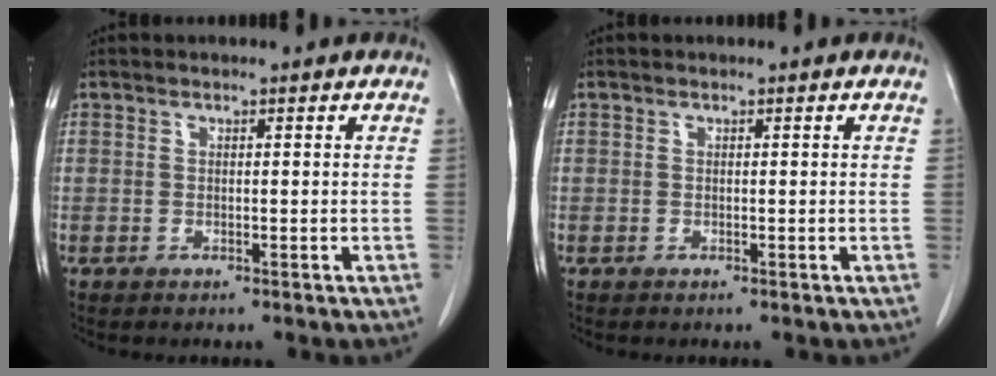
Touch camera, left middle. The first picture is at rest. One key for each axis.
{"total": 0.0}